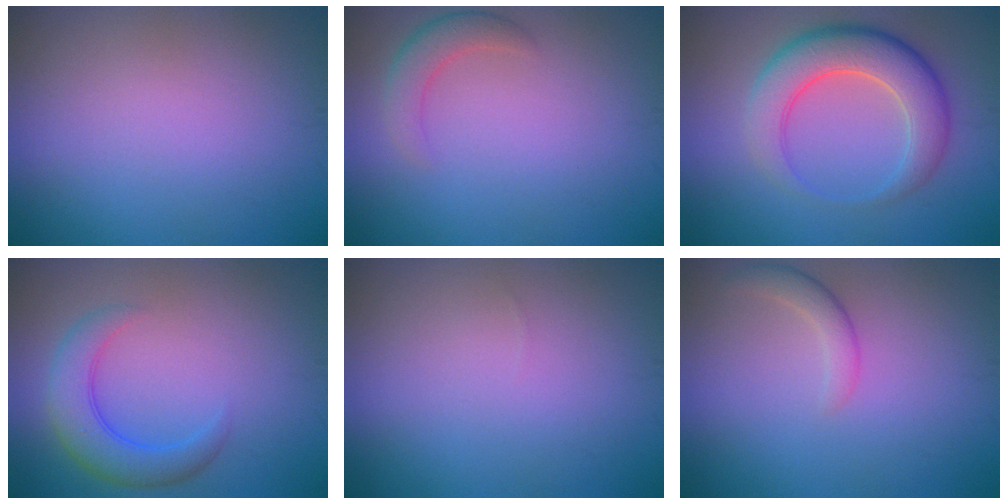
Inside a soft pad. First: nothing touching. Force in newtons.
{"total": 2.4, "press": 2.4, "slide": 0.2}
{"total": 6.5, "press": 6.5, "slide": 0.4}
{"total": 4.4, "press": 4.4, "slide": 0.1}
{"total": 0.0}
{"total": 1.9, "press": 1.9, "slide": 0.2}